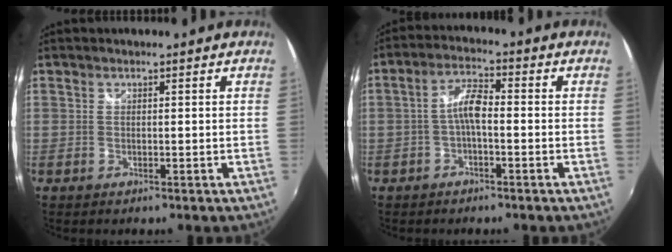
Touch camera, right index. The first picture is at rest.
{"total": 4.5, "force": [-1.2, 1.3, 4.1], "torque": [-0.084, 0.013, -0.024]}